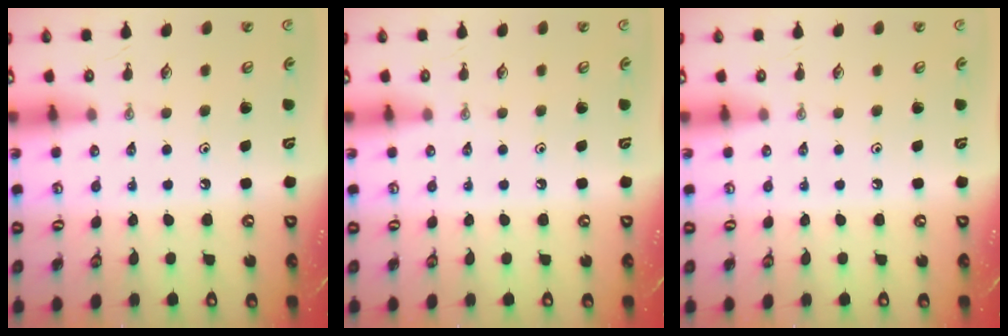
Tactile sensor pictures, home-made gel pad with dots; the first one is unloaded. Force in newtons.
{"total": 0.0}
{"total": 0.0}